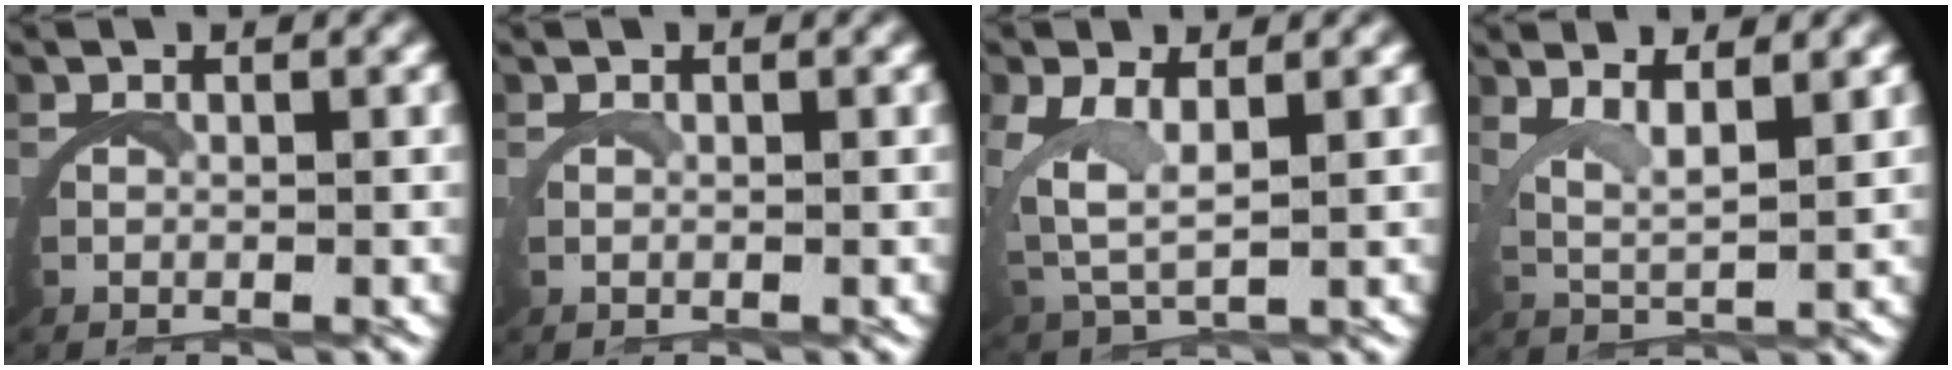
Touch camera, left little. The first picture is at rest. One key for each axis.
{"total": 0.6, "fx": 0.6, "fy": -0.2, "fz": 0.2, "tx": -0.008, "ty": 0.002, "tz": 0.009}
{"total": 3.8, "fx": 1.6, "fy": 1.8, "fz": 3.0, "tx": -0.087, "ty": -0.013, "tz": 0.042}
{"total": 3.8, "fx": 2.7, "fy": 0.9, "fz": 2.6, "tx": -0.059, "ty": -0.006, "tz": 0.046}